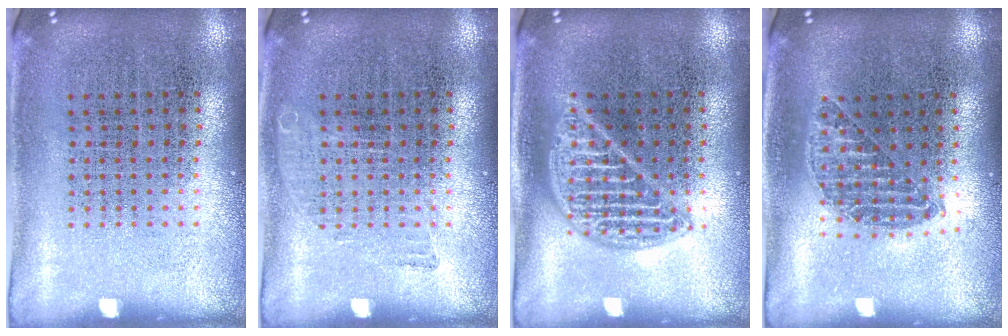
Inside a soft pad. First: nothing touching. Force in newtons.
{"total": 0.7, "press": 0.7, "slide": 0.2}
{"total": 2.2, "press": 2.1, "slide": 0.3}
{"total": 1.1, "press": 1.0, "slide": 0.5}